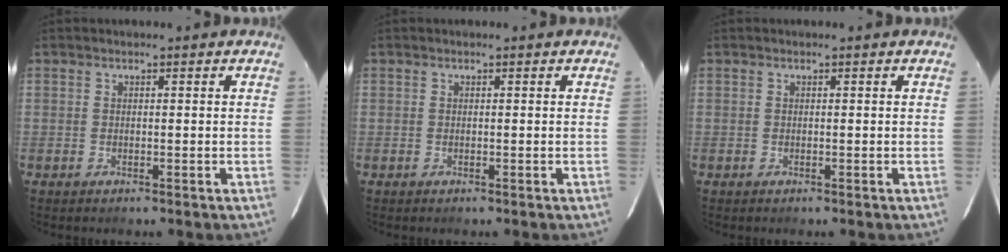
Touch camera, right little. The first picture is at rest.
{"total": 0.0}
{"total": 0.0}